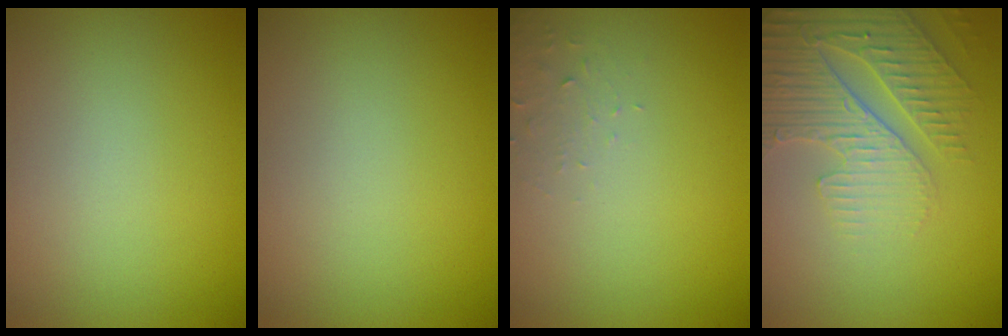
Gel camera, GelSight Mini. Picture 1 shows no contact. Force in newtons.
{"total": 0.0}
{"total": 1.2, "press": 1.2, "slide": 0.1}
{"total": 4.5, "press": 4.3, "slide": 1.2}